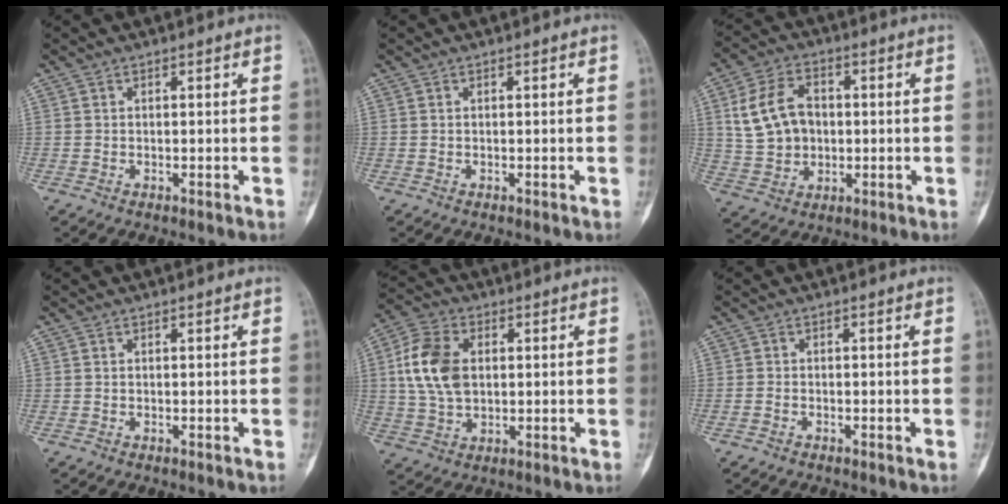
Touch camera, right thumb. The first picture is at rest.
{"total": 0.0}
{"total": 11.8, "force": [1.6, 8.9, 7.5], "torque": [-0.122, 0.011, 0.034]}
{"total": 0.0}
{"total": 11.5, "force": [1.7, 7.7, 8.3], "torque": [-0.164, 0.007, 0.033]}
{"total": 0.7, "force": [-0.5, 0.4, 0.4], "torque": [-0.010, 0.000, -0.012]}